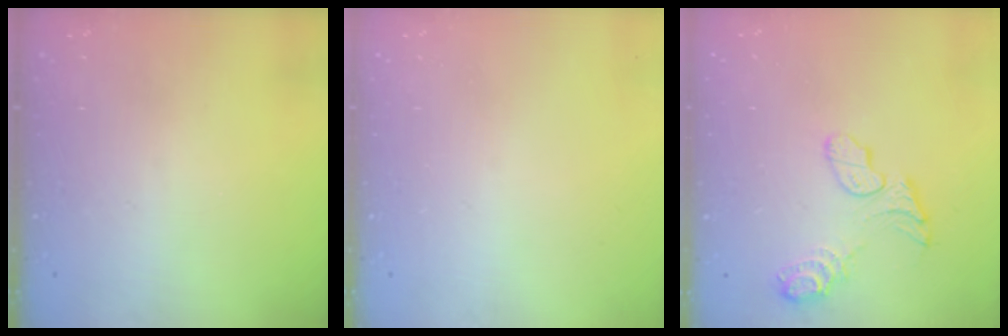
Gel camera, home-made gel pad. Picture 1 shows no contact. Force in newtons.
{"total": 0.0}
{"total": 10.4, "press": 10.4, "slide": 0.9}